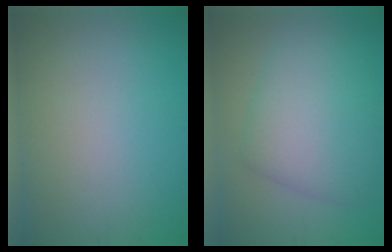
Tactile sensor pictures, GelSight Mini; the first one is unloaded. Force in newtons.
{"total": 6.5, "press": 6.5, "slide": 0.1}